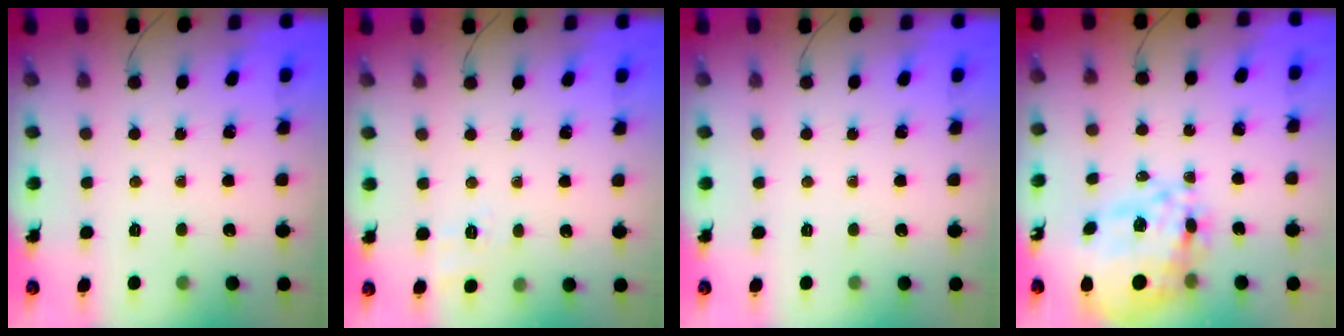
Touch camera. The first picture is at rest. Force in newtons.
{"total": 2.4, "press": 1.3, "slide": 2.1}
{"total": 0.0}
{"total": 17.0, "press": 16.2, "slide": 5.2}